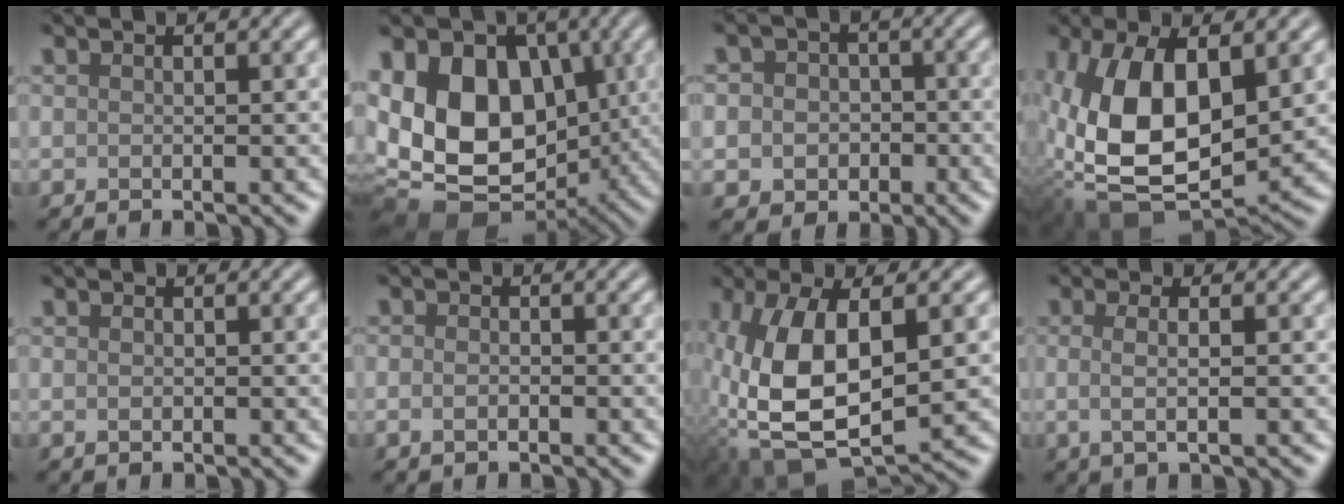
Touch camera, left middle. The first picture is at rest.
{"total": 18.3, "force": [-0.4, 13.5, 12.4], "torque": [-0.226, 0.008, -0.006]}
{"total": 5.0, "force": [-0.5, 4.6, 1.8], "torque": [-0.017, 0.017, -0.033]}
{"total": 13.9, "force": [0.7, 7.9, 11.4], "torque": [-0.240, -0.018, 0.016]}
{"total": 0.7, "force": [-0.1, 0.5, 0.4], "torque": [-0.005, -0.001, -0.002]}
{"total": 1.4, "force": [-0.5, 0.9, 0.9], "torque": [-0.013, 0.001, -0.012]}
{"total": 11.5, "force": [-0.4, 5.8, 10.0], "torque": [-0.211, -0.012, -0.001]}
{"total": 2.7, "force": [-0.1, 0.9, 2.5], "torque": [-0.044, -0.003, -0.006]}